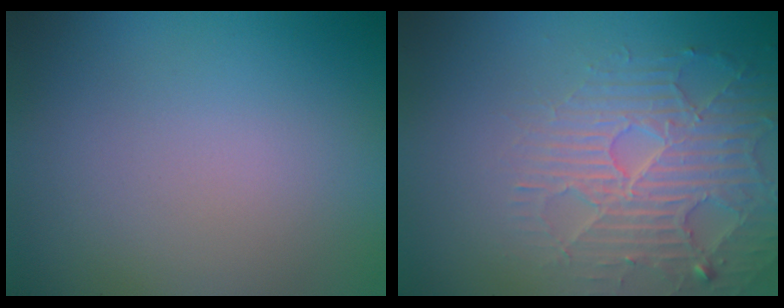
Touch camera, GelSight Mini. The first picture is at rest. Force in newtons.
{"total": 4.6, "press": 4.3, "slide": 1.7}